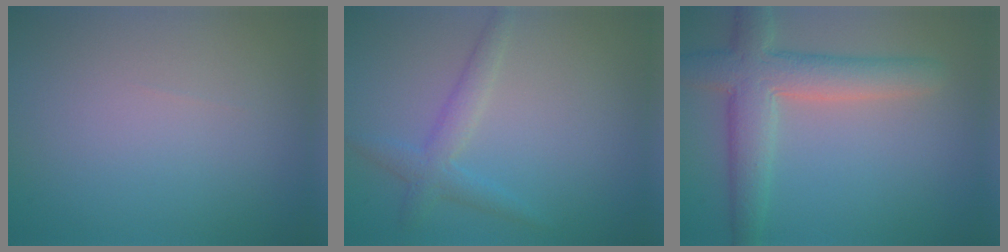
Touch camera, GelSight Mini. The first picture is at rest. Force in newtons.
{"total": 2.4, "press": 2.4, "slide": 0.1}
{"total": 6.0, "press": 6.0, "slide": 0.5}